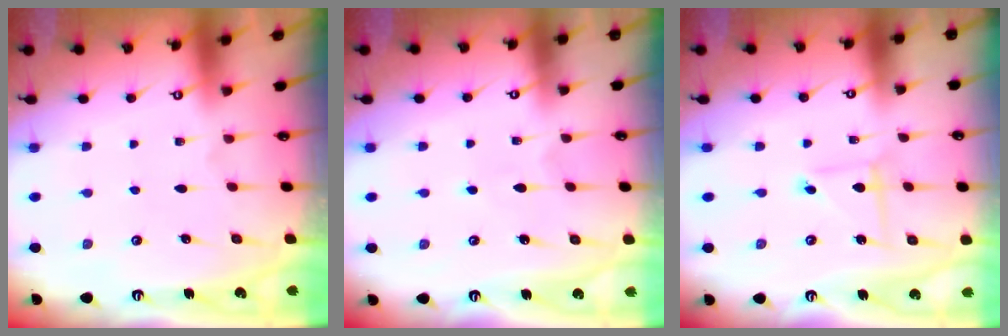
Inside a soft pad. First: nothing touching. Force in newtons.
{"total": 4.3, "press": 4.2, "slide": 0.6}
{"total": 2.4, "press": 2.4, "slide": 0.2}